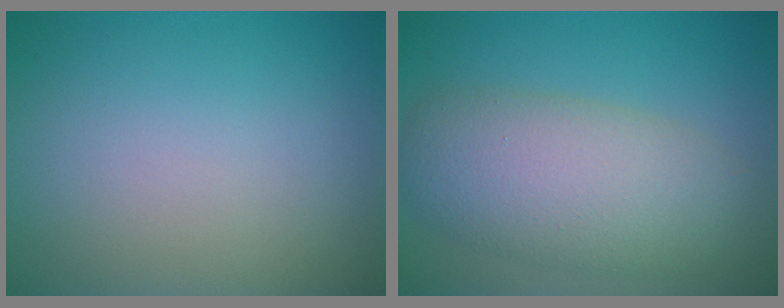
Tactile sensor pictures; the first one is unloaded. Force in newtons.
{"total": 7.5, "press": 7.5, "slide": 0.3}